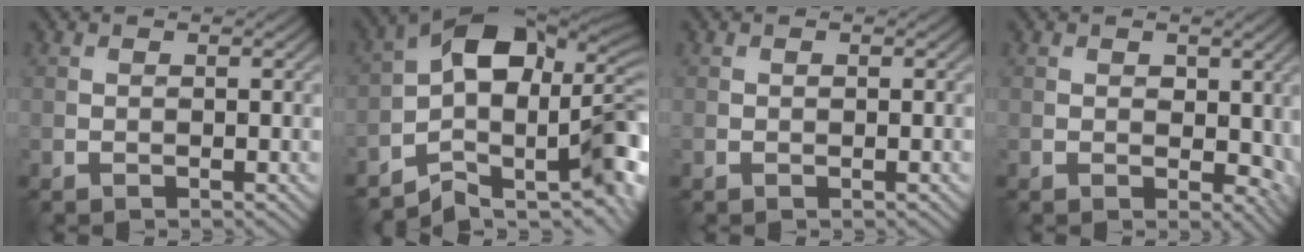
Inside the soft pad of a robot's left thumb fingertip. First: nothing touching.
{"total": 14.7, "force": [-3.3, 8.5, 11.5], "torque": [-0.171, 0.006, -0.061]}
{"total": 0.0}
{"total": 3.9, "force": [0.6, 2.7, 2.7], "torque": [-0.034, -0.012, 0.016]}